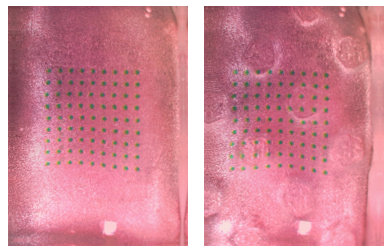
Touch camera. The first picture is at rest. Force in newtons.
{"total": 4.1, "press": 3.4, "slide": 2.4}